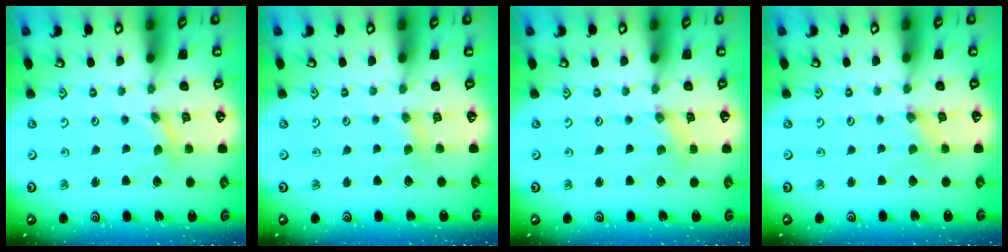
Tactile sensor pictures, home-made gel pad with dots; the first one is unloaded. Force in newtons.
{"total": 2.2, "press": 2.2, "slide": 0.4}
{"total": 1.9, "press": 1.9, "slide": 0.3}
{"total": 0.0}